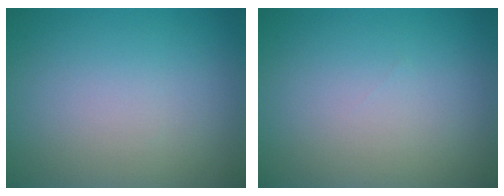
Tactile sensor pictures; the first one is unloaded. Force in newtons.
{"total": 0.0}